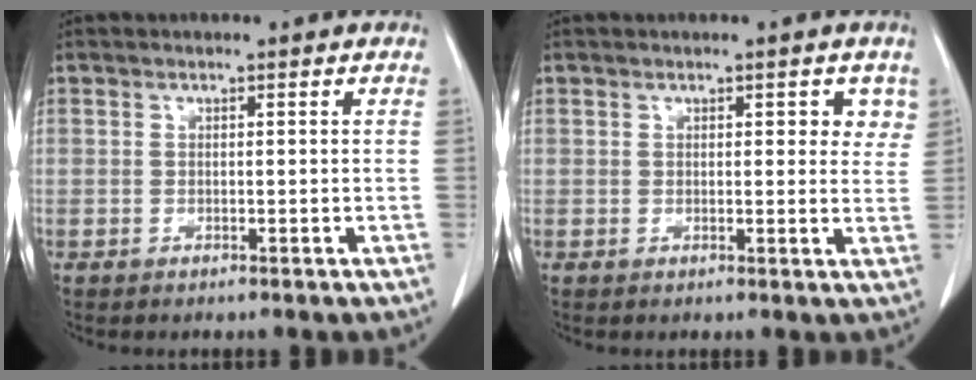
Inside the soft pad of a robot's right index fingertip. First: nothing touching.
{"total": 3.2, "force": [1.6, 1.7, 2.2], "torque": [-0.011, 0.001, 0.014]}